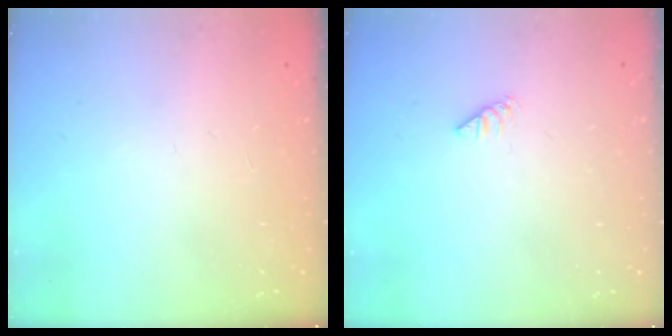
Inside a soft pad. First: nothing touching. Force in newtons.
{"total": 0.0}